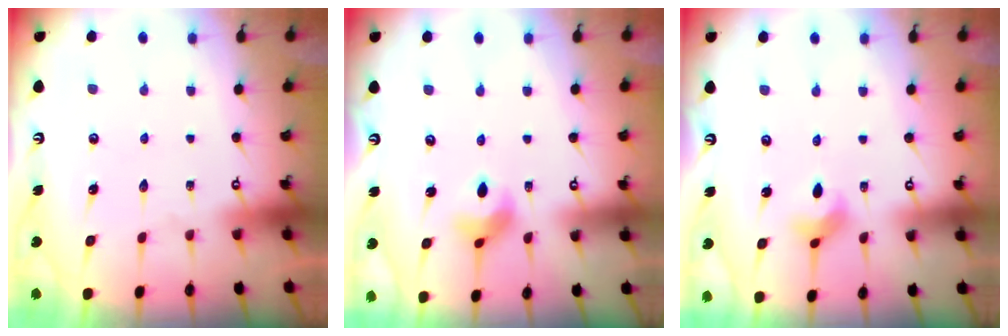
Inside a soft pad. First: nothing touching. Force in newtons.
{"total": 6.5, "press": 6.5, "slide": 0.6}
{"total": 3.4, "press": 3.4, "slide": 0.6}